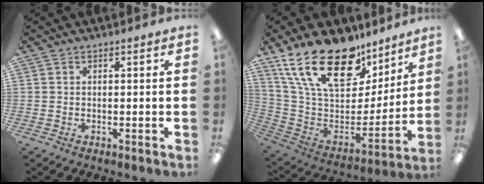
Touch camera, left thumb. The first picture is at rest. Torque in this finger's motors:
{"motor_torque": [0.72, 0.71, 1.50, -1.27, 0.22]}